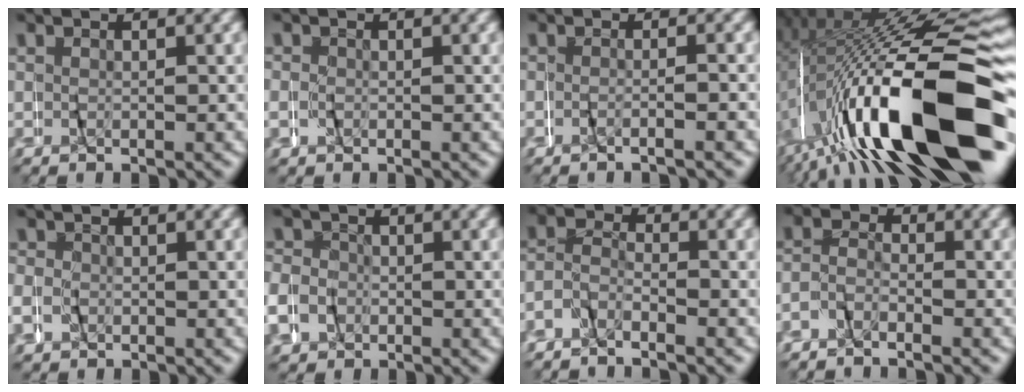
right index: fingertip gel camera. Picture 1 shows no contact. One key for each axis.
{"total": 1.1, "fx": 0.1, "fy": 1.1, "fz": 0.0, "tx": -0.004, "ty": 0.009, "tz": -0.003}
{"total": 1.5, "fx": -1.3, "fy": -0.8, "fz": 0.2, "tx": -0.014, "ty": 0.008, "tz": -0.026}
{"total": 19.5, "fx": -6.8, "fy": 7.1, "fz": 16.8, "tx": -0.280, "ty": 0.003, "tz": -0.078}
{"total": 2.5, "fx": -0.1, "fy": 2.5, "fz": 0.3, "tx": -0.017, "ty": 0.007, "tz": -0.007}
{"total": 5.8, "fx": -0.6, "fy": 5.6, "fz": 1.2, "tx": -0.039, "ty": 0.006, "tz": -0.022}
{"total": 3.5, "fx": -1.7, "fy": 2.7, "fz": 1.4, "tx": -0.040, "ty": 0.009, "tz": -0.042}
{"total": 1.6, "fx": -1.6, "fy": 0.4, "fz": -0.1, "tx": -0.002, "ty": 0.014, "tz": -0.041}